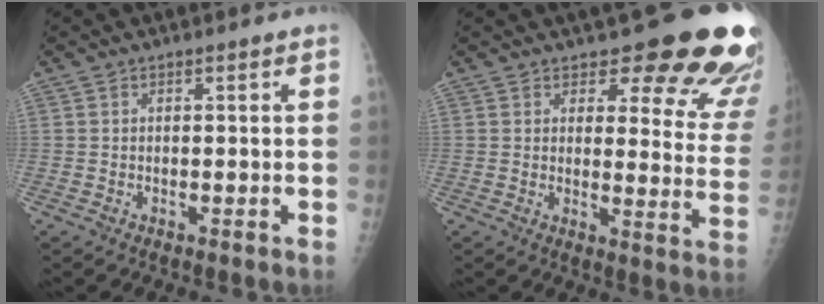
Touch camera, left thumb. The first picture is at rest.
{"total": 18.4, "force": [14.2, 6.2, 9.9], "torque": [-0.067, -0.092, 0.153]}